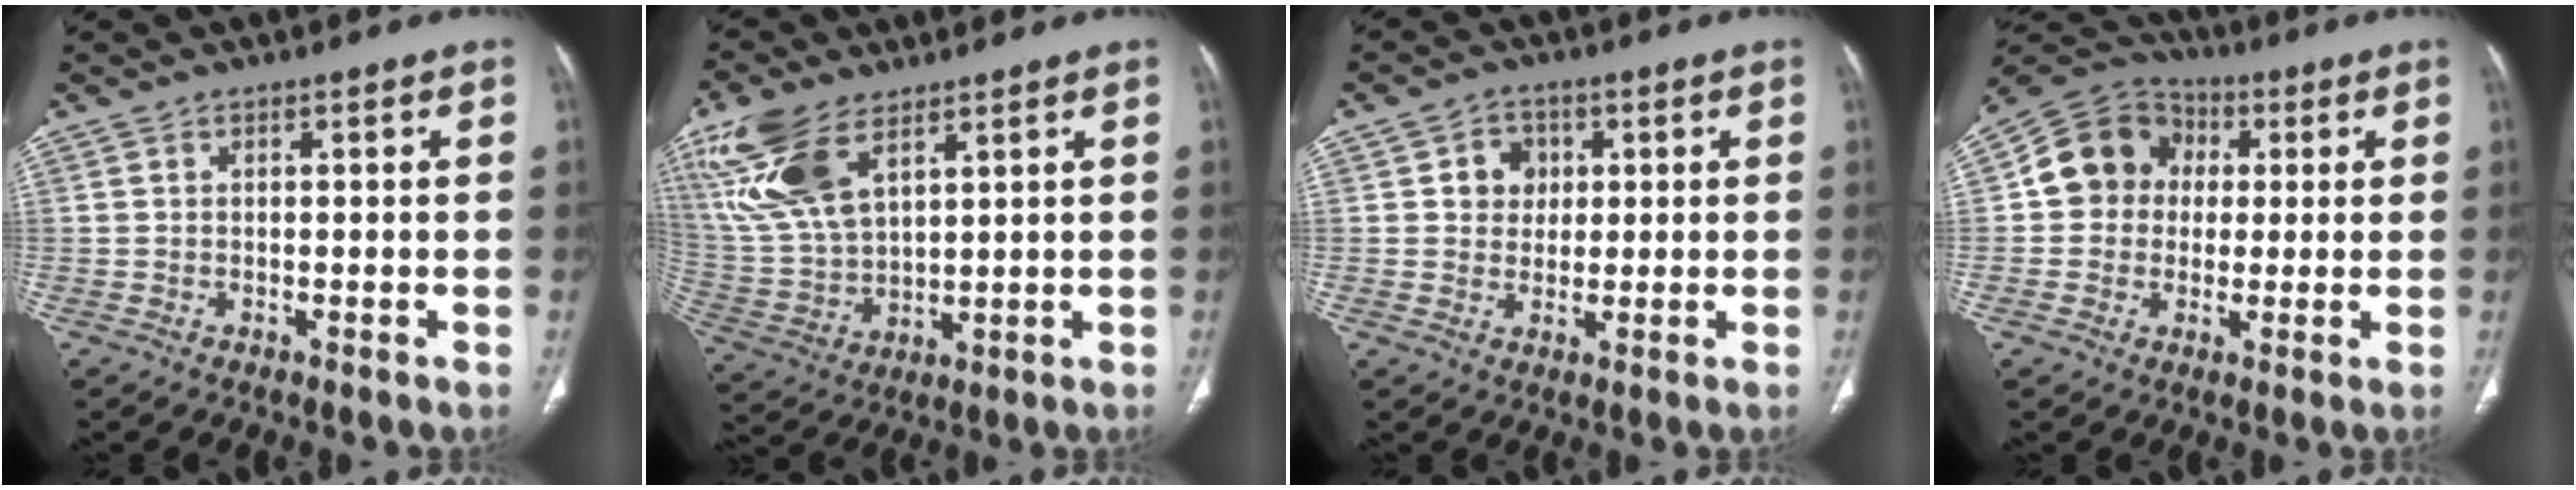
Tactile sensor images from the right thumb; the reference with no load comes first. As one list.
[{"total": 15.0, "force": [8.1, 7.2, 10.4], "torque": [-0.220, -0.018, 0.173]}, {"total": 5.3, "force": [1.3, 4.7, 2.1], "torque": [-0.004, 0.001, 0.017]}, {"total": 11.4, "force": [1.4, 10.2, 4.9], "torque": [-0.060, 0.020, 0.011]}]